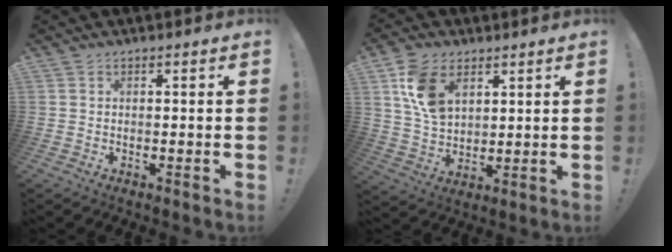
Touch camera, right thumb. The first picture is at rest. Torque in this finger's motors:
{"motor_torque": [0.08, 0.09, 0.42, 0.02, 0.32]}